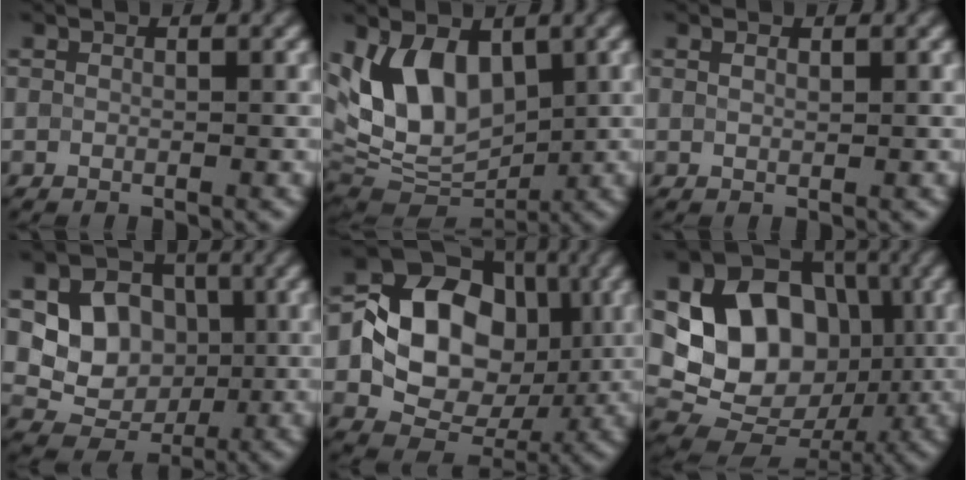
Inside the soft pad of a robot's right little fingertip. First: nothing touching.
{"total": 8.5, "force": [2.2, 5.3, 6.2], "torque": [-0.107, -0.004, 0.037]}
{"total": 0.6, "force": [0.5, 0.2, 0.3], "torque": [-0.009, 0.001, 0.011]}
{"total": 6.6, "force": [0.8, 5.7, 3.2], "torque": [-0.041, 0.000, 0.005]}
{"total": 12.2, "force": [0.3, 9.4, 7.8], "torque": [-0.125, 0.009, -0.008]}
{"total": 13.2, "force": [1.1, 10.6, 7.7], "torque": [-0.132, 0.013, 0.005]}